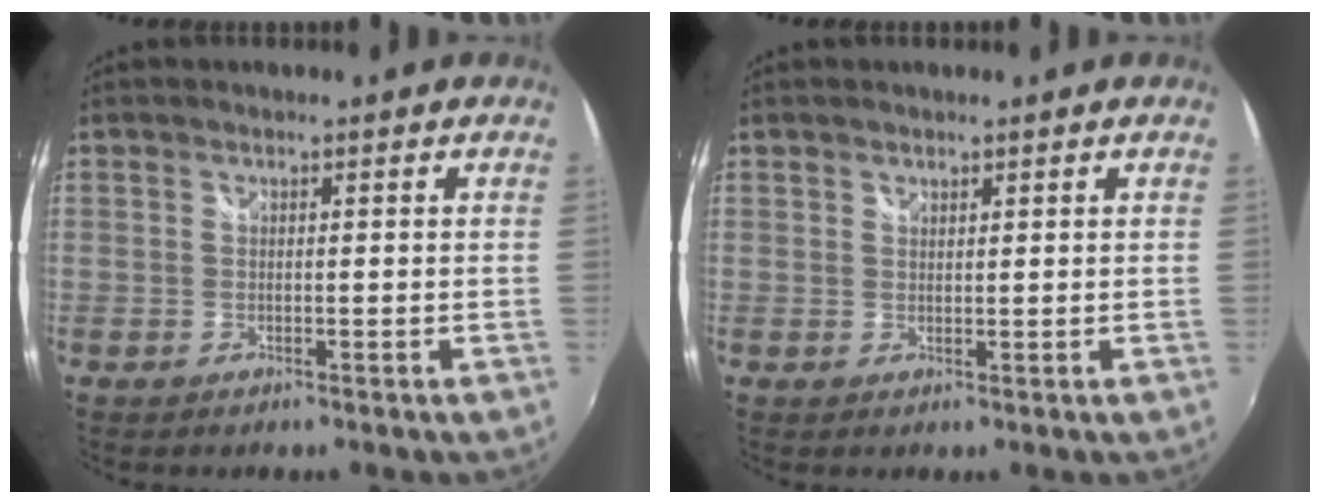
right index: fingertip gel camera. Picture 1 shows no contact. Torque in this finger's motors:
{"motor_torque": [-0.07, 0.01, -0.03, 0.00]}